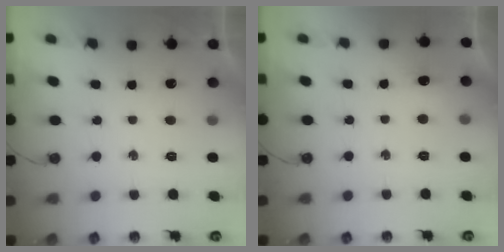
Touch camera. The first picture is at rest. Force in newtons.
{"total": 12.8, "press": 5.4, "slide": 11.5}